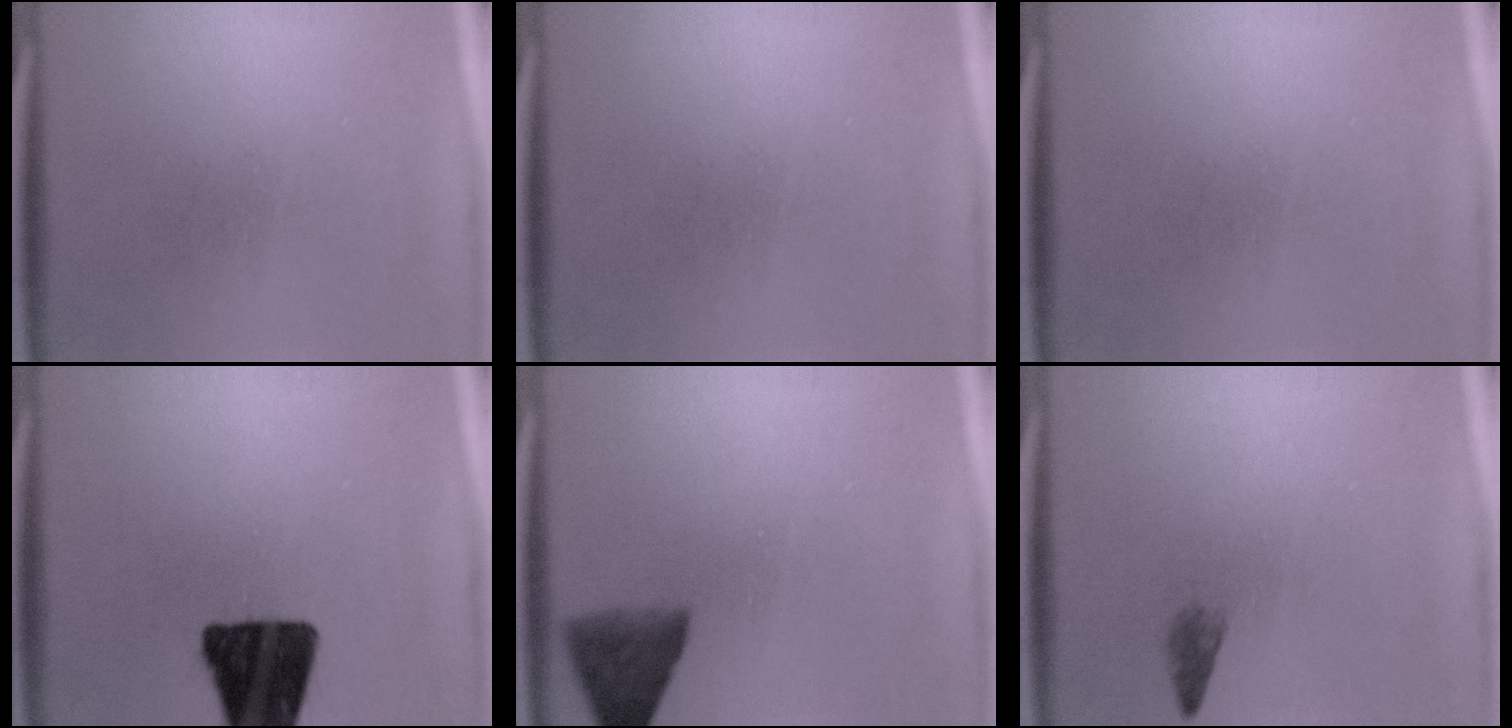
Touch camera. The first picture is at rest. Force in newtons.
{"total": 0.0}
{"total": 0.0}
{"total": 16.7}
{"total": 5.8}
{"total": 1.2}